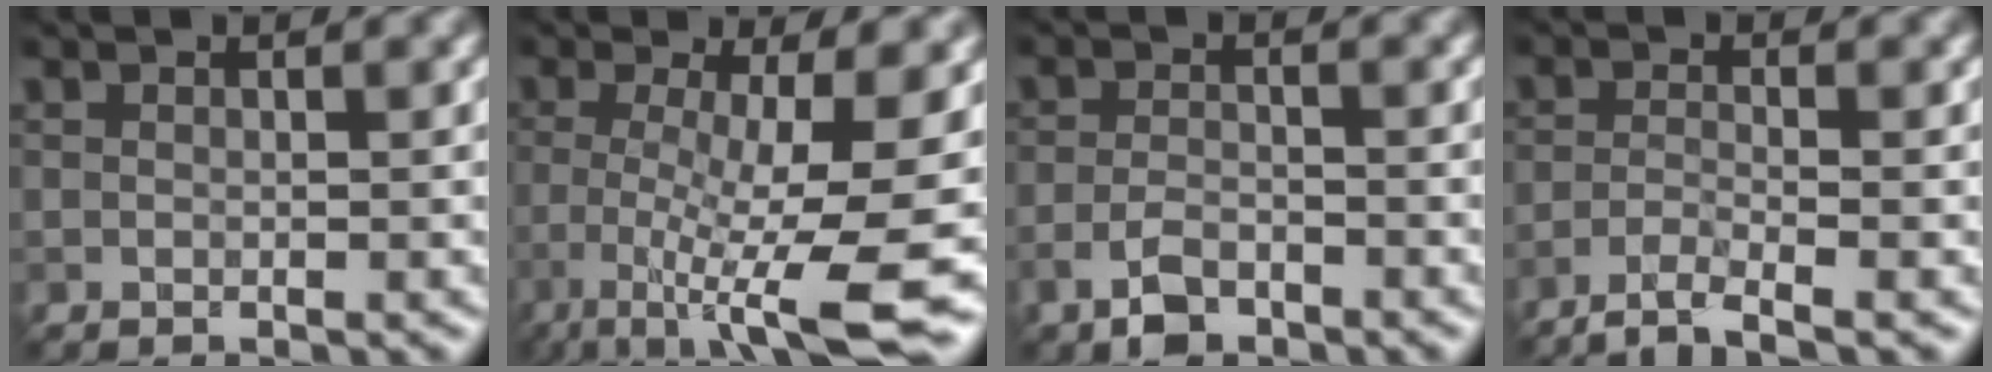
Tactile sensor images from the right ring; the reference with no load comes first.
{"total": 9.7, "force": [-2.9, 2.0, 9.0], "torque": [-0.148, -0.018, -0.050]}
{"total": 2.9, "force": [-2.0, 1.2, 1.8], "torque": [-0.037, 0.001, -0.046]}
{"total": 2.9, "force": [-2.2, 0.3, 2.0], "torque": [-0.033, 0.000, -0.056]}